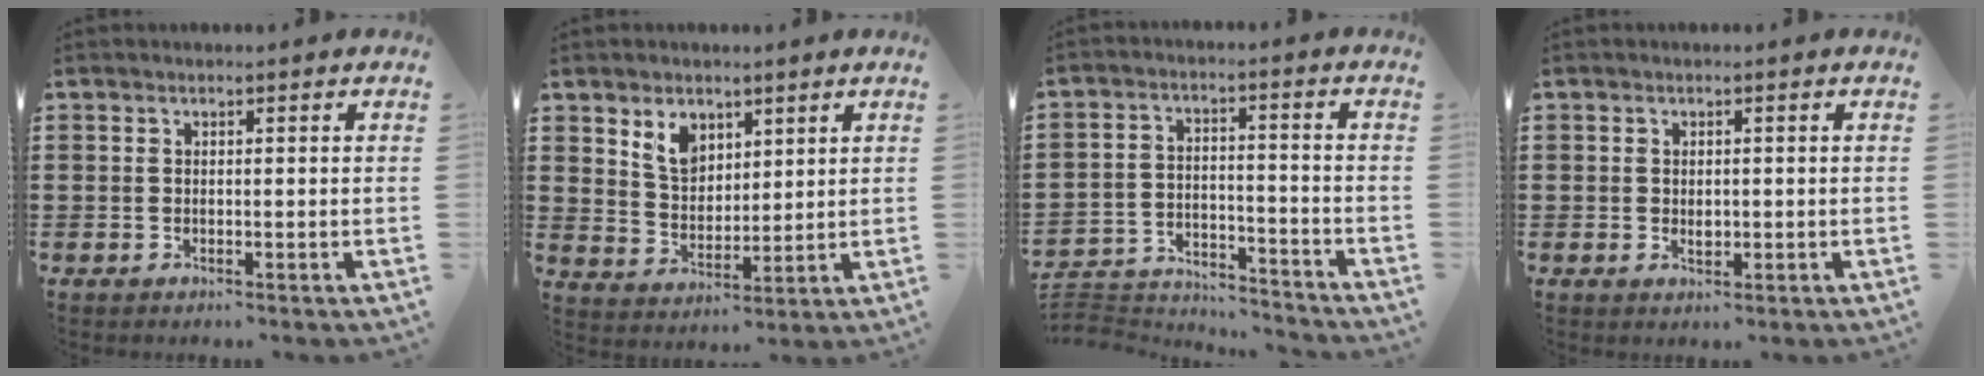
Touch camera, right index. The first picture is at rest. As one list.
[{"total": 5.7, "force": [3.6, 3.8, 2.3], "torque": [-0.054, 0.006, 0.066]}, {"total": 4.4, "force": [-4.4, 0.7, 0.6], "torque": [-0.022, 0.003, -0.091]}, {"total": 1.3, "force": [0.1, 0.7, 1.1], "torque": [-0.022, 0.001, 0.002]}]